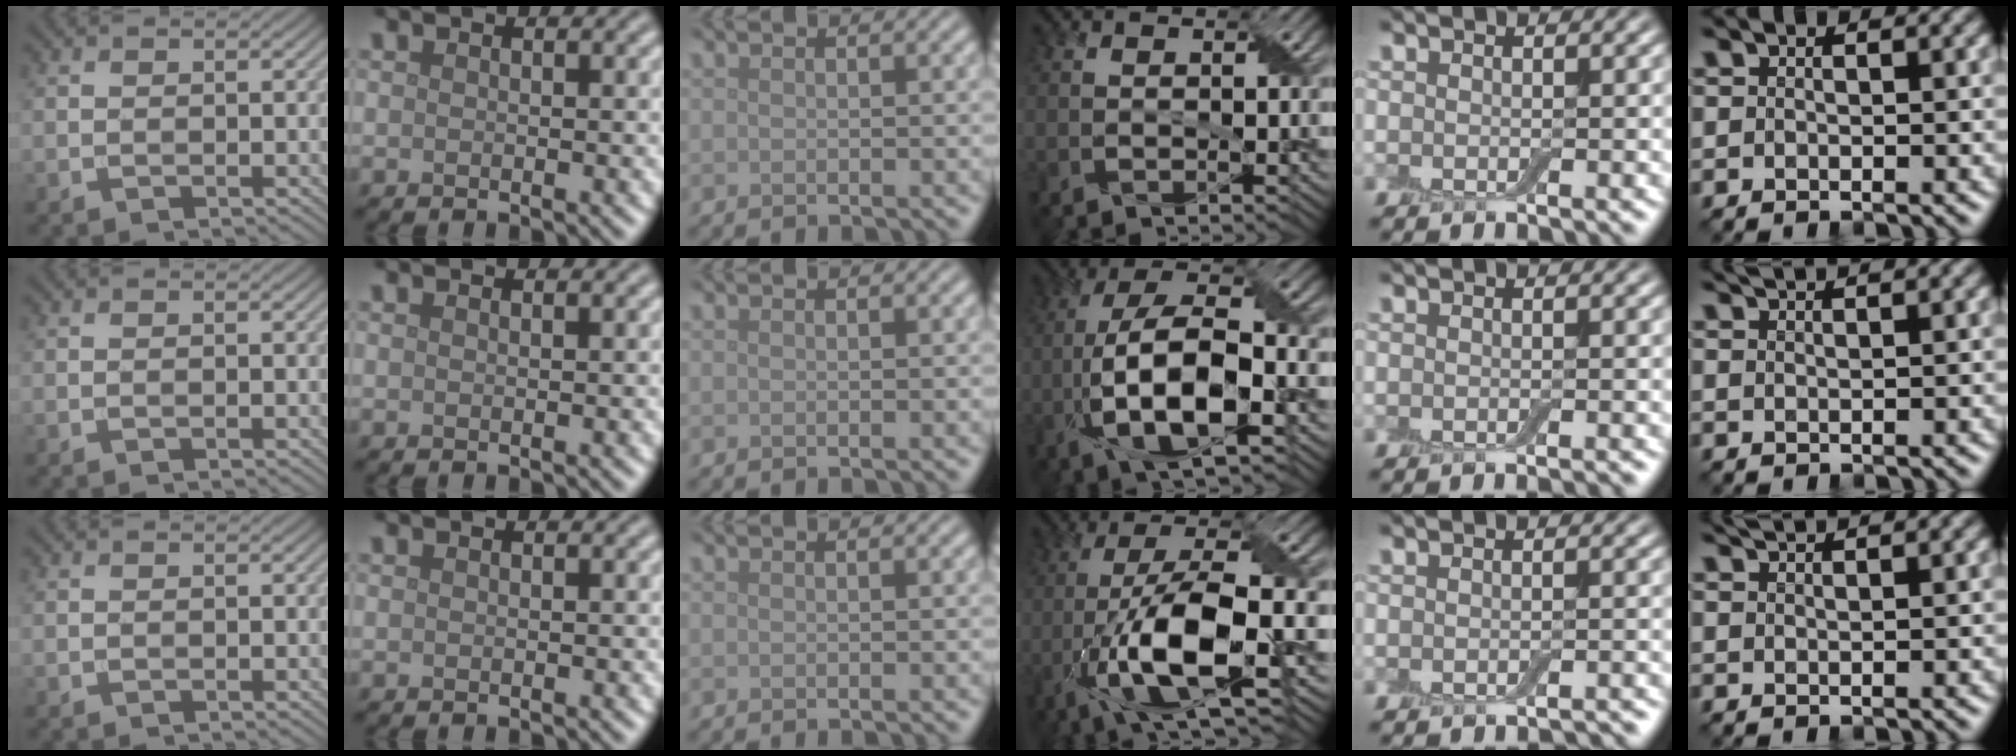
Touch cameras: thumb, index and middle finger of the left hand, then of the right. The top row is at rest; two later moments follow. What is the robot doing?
{"motion": "peel", "object": "bubble wrap"}